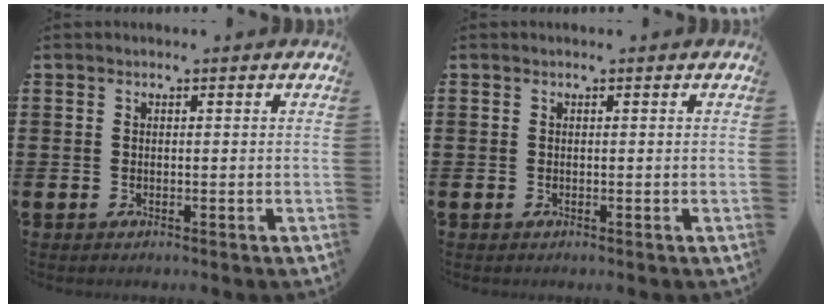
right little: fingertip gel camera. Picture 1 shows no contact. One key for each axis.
{"total": 0.0}